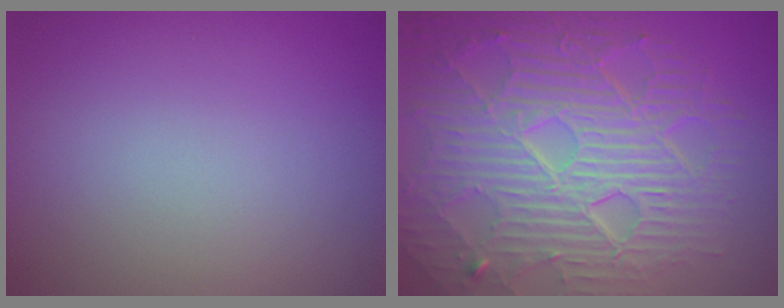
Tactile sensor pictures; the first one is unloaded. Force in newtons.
{"total": 10.9, "press": 6.9, "slide": 8.5}